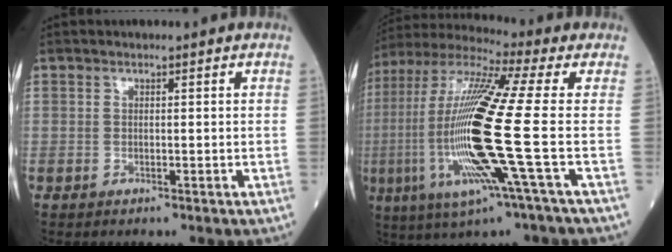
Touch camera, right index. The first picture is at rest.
{"total": 19.6, "force": [-3.3, -0.6, 19.3], "torque": [-0.417, -0.015, -0.078]}